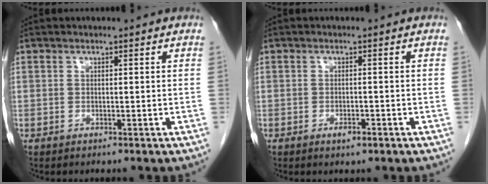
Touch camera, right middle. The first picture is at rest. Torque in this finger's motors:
{"motor_torque": [0.62, -0.20, 0.00, 0.00]}